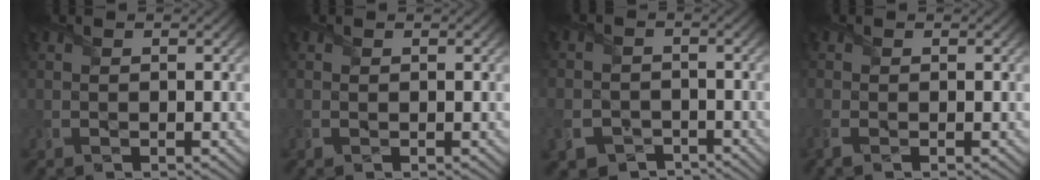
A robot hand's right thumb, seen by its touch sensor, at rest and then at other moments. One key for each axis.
{"total": 0.0}
{"total": 6.4, "fx": -3.5, "fy": 5.0, "fz": 1.7, "tx": -0.063, "ty": -0.027, "tz": -0.074}
{"total": 1.6, "fx": -0.8, "fy": 0.8, "fz": 1.1, "tx": -0.038, "ty": -0.005, "tz": -0.021}